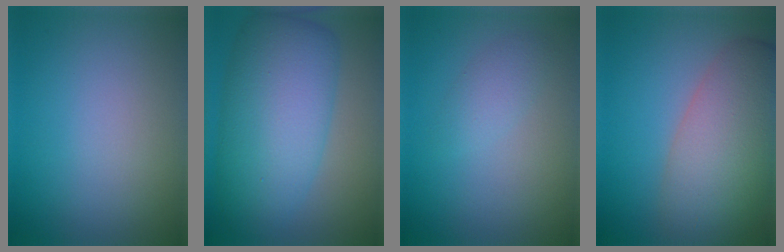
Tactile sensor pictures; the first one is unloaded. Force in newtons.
{"total": 9.9, "press": 9.9, "slide": 0.3}
{"total": 1.6, "press": 1.6, "slide": 0.0}
{"total": 9.3, "press": 9.3, "slide": 0.7}